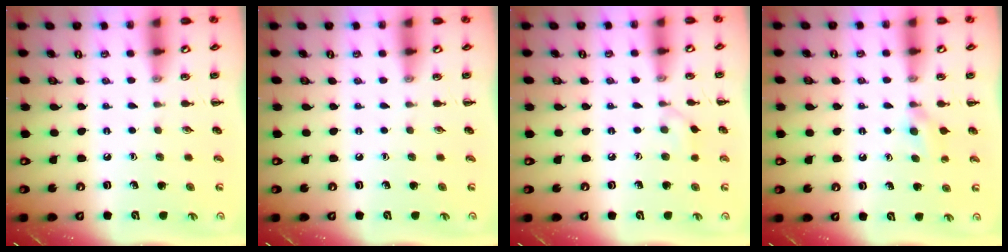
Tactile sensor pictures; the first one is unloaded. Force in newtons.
{"total": 0.0}
{"total": 5.4, "press": 5.0, "slide": 2.0}
{"total": 4.0, "press": 3.7, "slide": 1.5}